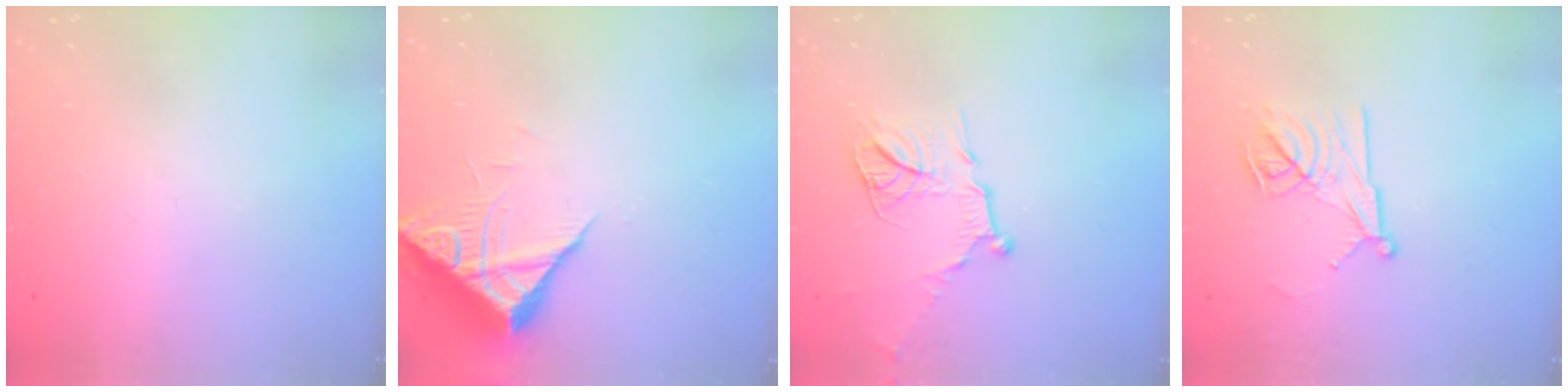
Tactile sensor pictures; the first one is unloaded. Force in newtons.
{"total": 8.5, "press": 8.4, "slide": 0.8}
{"total": 14.1, "press": 14.1, "slide": 1.4}
{"total": 12.0, "press": 12.0, "slide": 0.1}